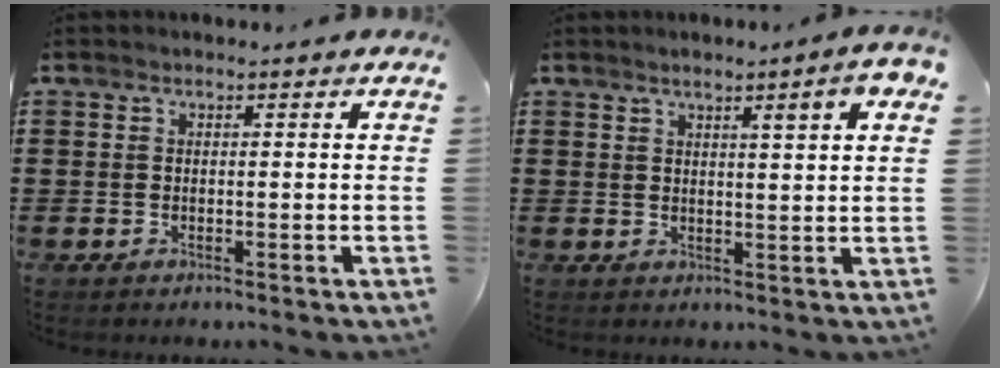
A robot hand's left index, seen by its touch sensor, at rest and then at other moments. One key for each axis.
{"total": 4.4, "fx": 3.7, "fy": -0.5, "fz": 2.4, "tx": -0.048, "ty": -0.013, "tz": 0.062}